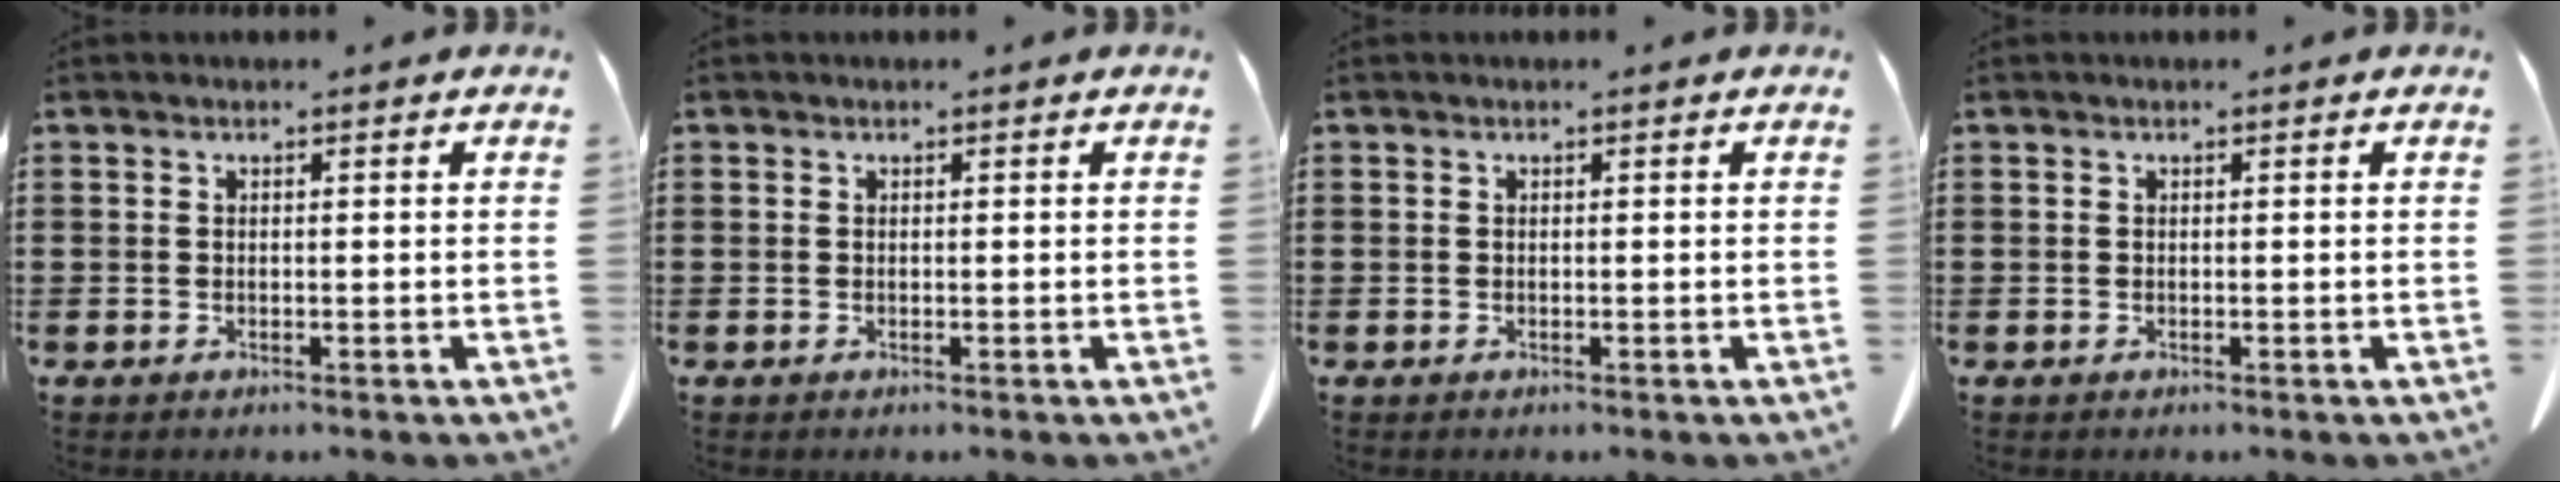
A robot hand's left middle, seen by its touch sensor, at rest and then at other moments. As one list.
[{"total": 0.0}, {"total": 0.0}, {"total": 0.0}]